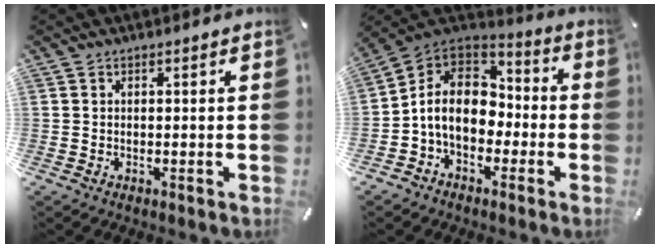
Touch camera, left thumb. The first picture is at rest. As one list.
[{"total": 11.9, "force": [-2.6, 9.4, 6.9], "torque": [-0.149, 0.018, -0.050]}]